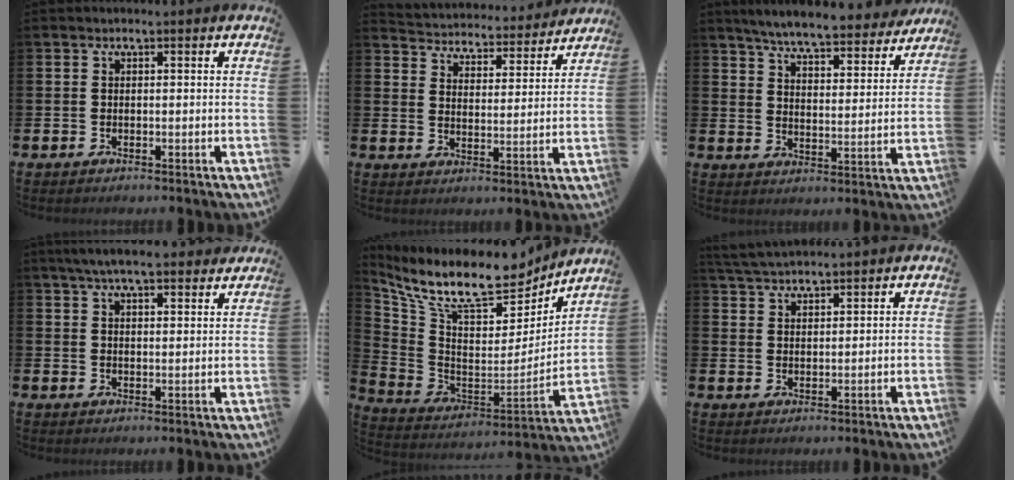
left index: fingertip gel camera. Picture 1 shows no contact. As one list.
[{"total": 4.5, "force": [4.4, 1.0, -0.1], "torque": [-0.018, -0.042, 0.072]}, {"total": 6.8, "force": [6.5, 0.4, 1.9], "torque": [-0.057, -0.043, 0.111]}, {"total": 5.7, "force": [5.2, 0.9, 2.1], "torque": [-0.049, -0.014, 0.095]}, {"total": 11.4, "force": [9.1, 3.8, 5.7], "torque": [-0.138, -0.063, 0.157]}, {"total": 3.6, "force": [3.6, 0.4, 0.5], "torque": [-0.025, -0.013, 0.067]}]